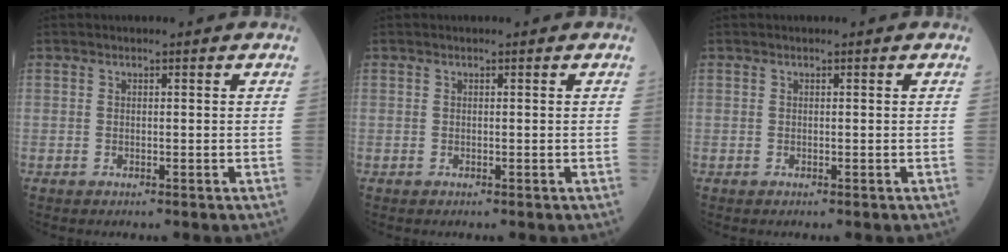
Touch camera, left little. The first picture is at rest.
{"total": 0.0}
{"total": 0.0}